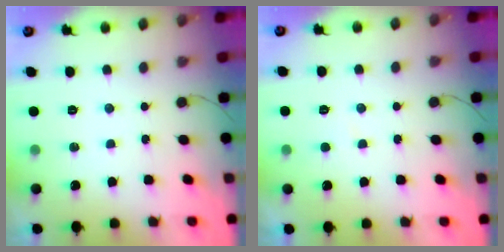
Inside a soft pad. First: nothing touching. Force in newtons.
{"total": 2.4, "press": 2.4, "slide": 0.4}